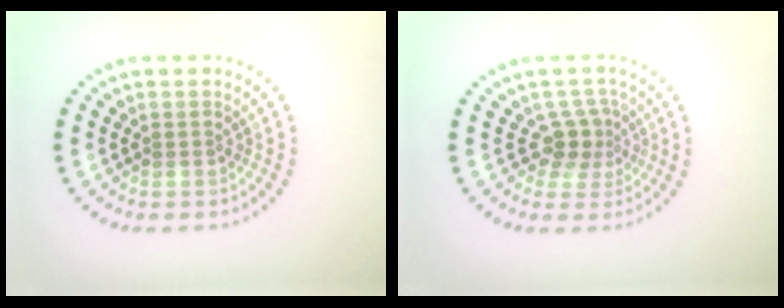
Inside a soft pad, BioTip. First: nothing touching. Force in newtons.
{"total": 2.5, "press": 1.8, "slide": 1.7}